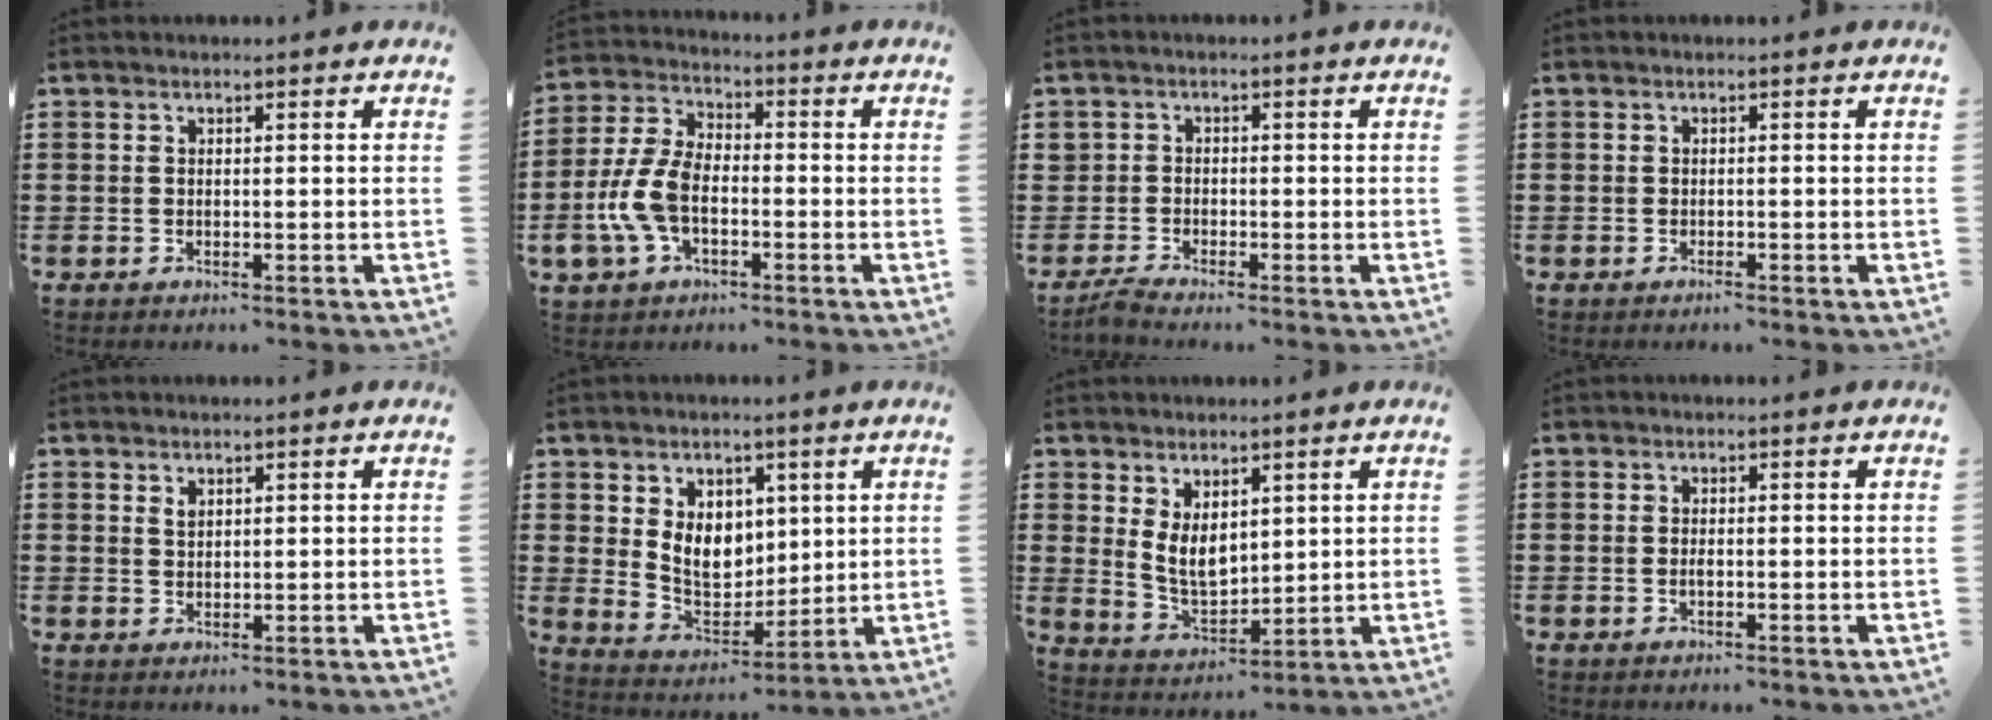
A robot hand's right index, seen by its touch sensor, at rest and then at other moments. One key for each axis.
{"total": 8.5, "fx": -2.6, "fy": 4.8, "fz": 6.5, "tx": -0.169, "ty": -0.001, "tz": -0.058}
{"total": 1.5, "fx": -1.3, "fy": 0.7, "fz": 0.3, "tx": -0.011, "ty": 0.006, "tz": -0.028}
{"total": 0.6, "fx": -0.5, "fy": 0.1, "fz": 0.3, "tx": -0.009, "ty": -0.004, "tz": -0.009}
{"total": 1.1, "fx": 0.7, "fy": 0.7, "fz": 0.6, "tx": -0.013, "ty": 0.003, "tz": 0.014}
{"total": 7.6, "fx": 2.0, "fy": 5.9, "fz": 4.4, "tx": -0.094, "ty": 0.006, "tz": 0.035}
{"total": 6.0, "fx": 2.1, "fy": 3.7, "fz": 4.2, "tx": -0.089, "ty": -0.003, "tz": 0.037}
{"total": 0.7, "fx": -0.2, "fy": 0.2, "fz": 0.7, "tx": -0.014, "ty": -0.004, "tz": -0.003}